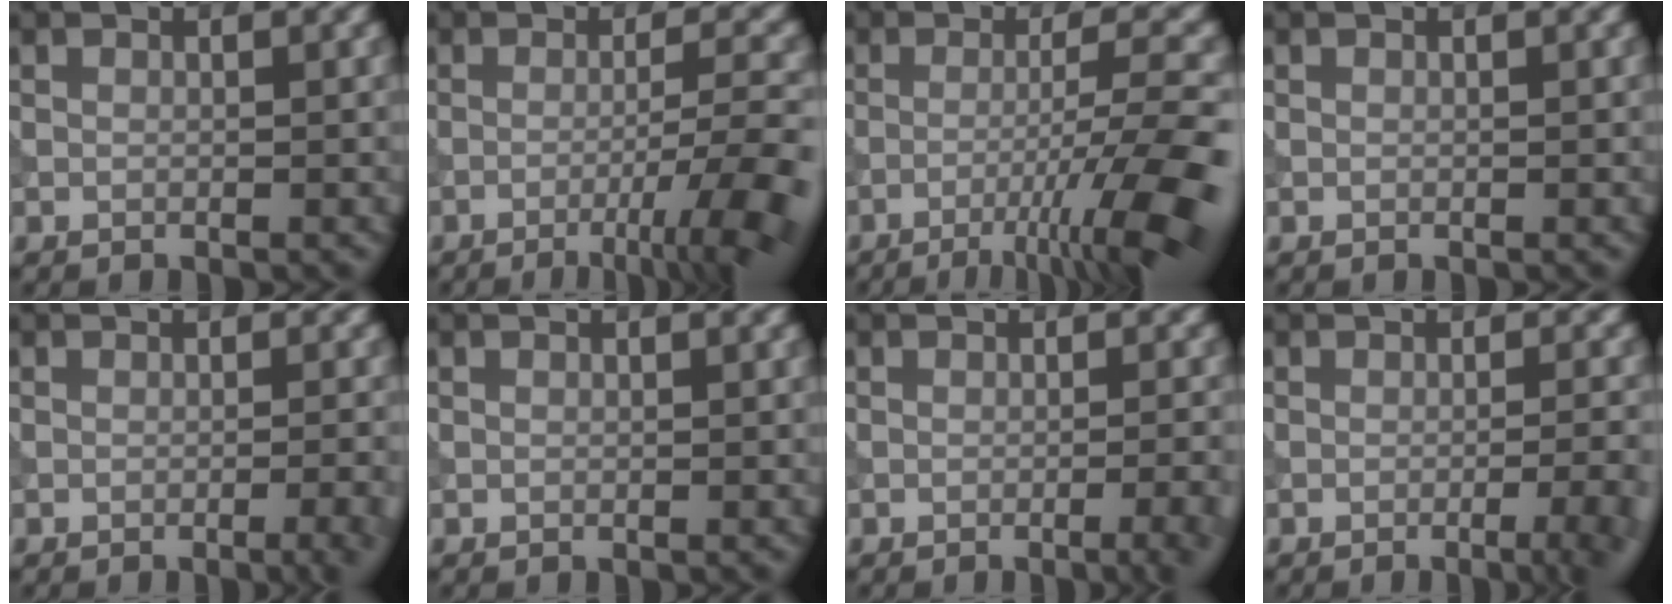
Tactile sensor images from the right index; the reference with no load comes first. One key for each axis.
{"total": 7.6, "fx": -3.6, "fy": 1.2, "fz": 6.6, "tx": -0.092, "ty": 0.004, "tz": -0.053}
{"total": 10.4, "fx": -5.5, "fy": 1.4, "fz": 8.7, "tx": -0.121, "ty": 0.009, "tz": -0.083}
{"total": 0.0}
{"total": 3.4, "fx": -1.4, "fy": 1.1, "fz": 2.9, "tx": -0.022, "ty": 0.005, "tz": -0.019}
{"total": 0.0}
{"total": 3.9, "fx": -1.7, "fy": 1.2, "fz": 3.3, "tx": -0.023, "ty": 0.009, "tz": -0.021}
{"total": 6.3, "fx": -2.8, "fy": 2.2, "fz": 5.2, "tx": -0.039, "ty": 0.012, "tz": -0.033}